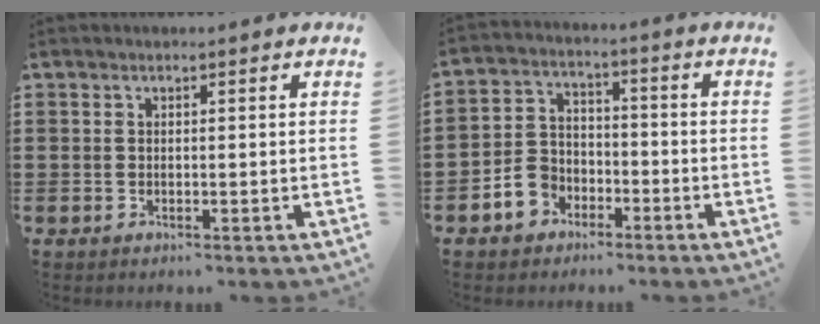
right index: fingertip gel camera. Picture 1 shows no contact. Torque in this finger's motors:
{"motor_torque": [1.49, 0.64, 0.14, 0.01]}